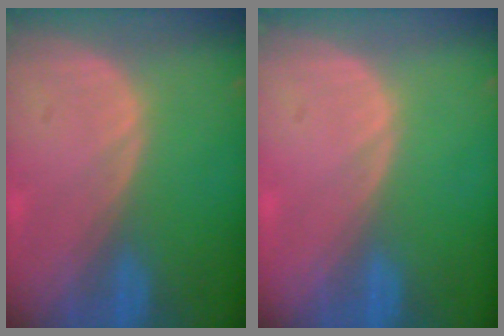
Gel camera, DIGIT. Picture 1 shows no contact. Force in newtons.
{"total": 0.0}